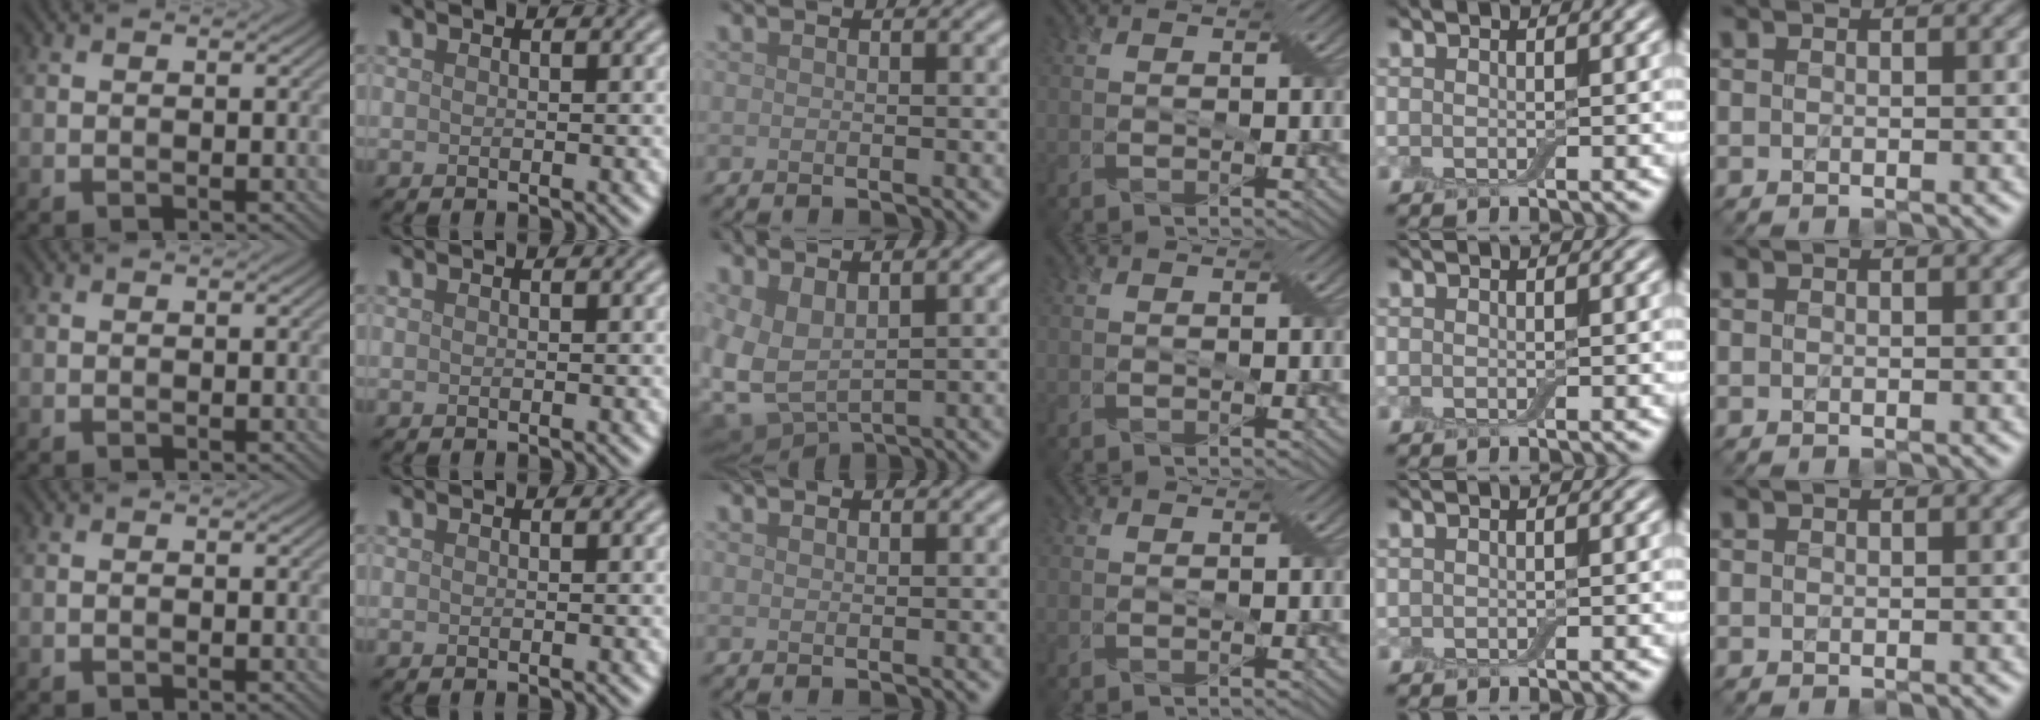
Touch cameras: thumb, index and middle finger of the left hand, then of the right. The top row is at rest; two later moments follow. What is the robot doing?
{"motion": "cut", "object": "aluminum foil"}